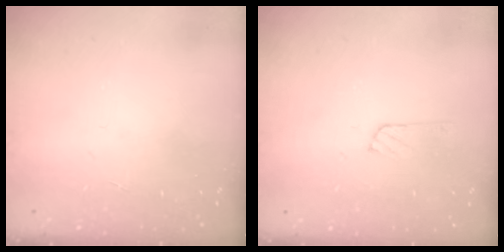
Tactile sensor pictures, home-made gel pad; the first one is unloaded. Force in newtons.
{"total": 6.3, "press": 6.3, "slide": 0.7}